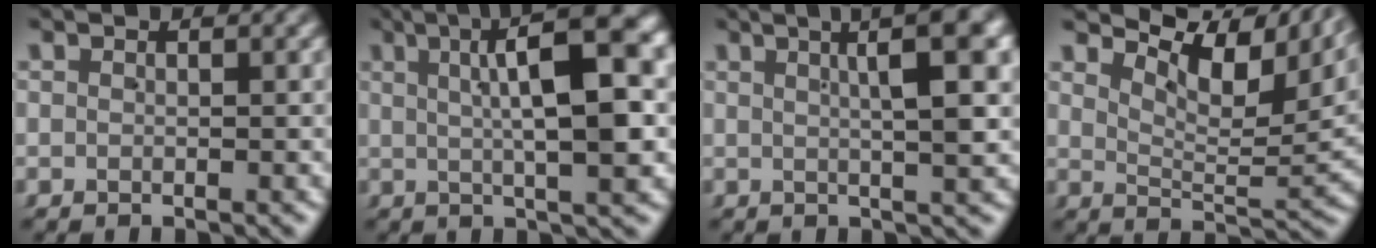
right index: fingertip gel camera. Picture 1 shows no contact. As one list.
[{"total": 10.2, "force": [3.4, 2.1, 9.4], "torque": [-0.118, 0.038, 0.042]}, {"total": 6.0, "force": [2.6, 0.4, 5.5], "torque": [-0.066, 0.025, 0.035]}, {"total": 8.0, "force": [5.6, 2.1, 5.3], "torque": [-0.061, 0.023, 0.081]}]